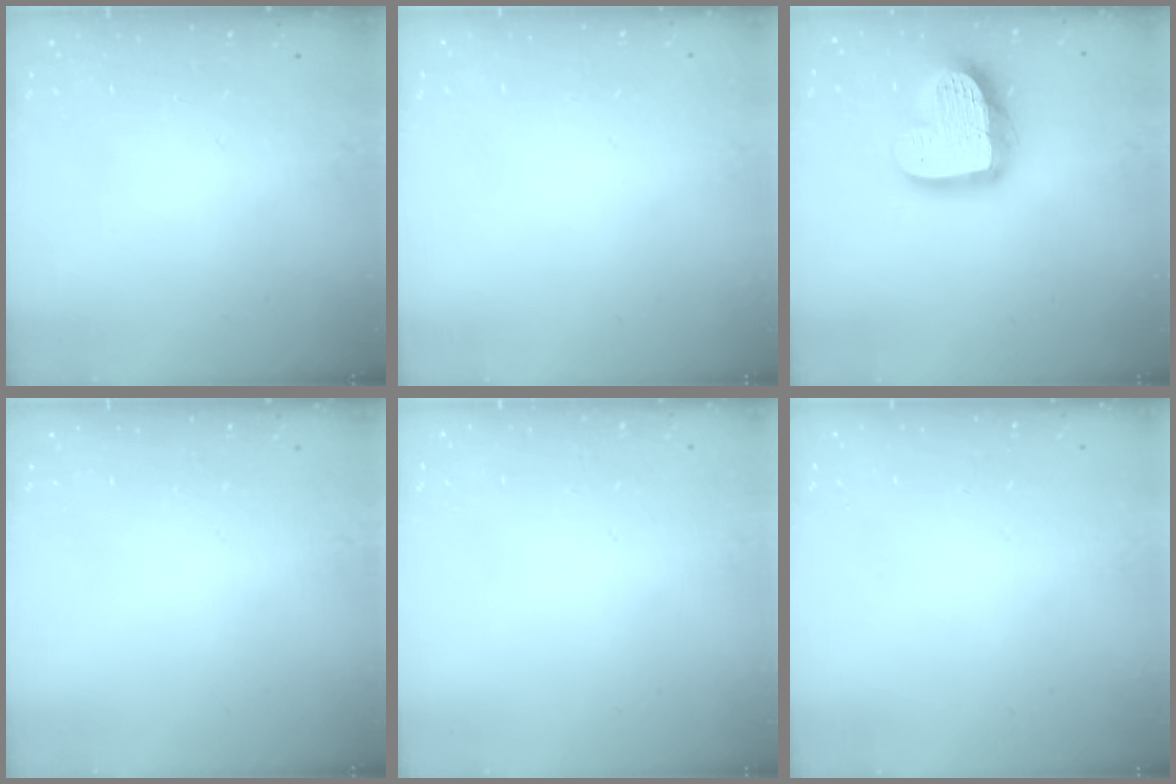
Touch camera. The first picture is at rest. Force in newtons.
{"total": 0.0}
{"total": 17.9, "press": 17.8, "slide": 1.7}
{"total": 0.0}
{"total": 0.0}
{"total": 0.0}